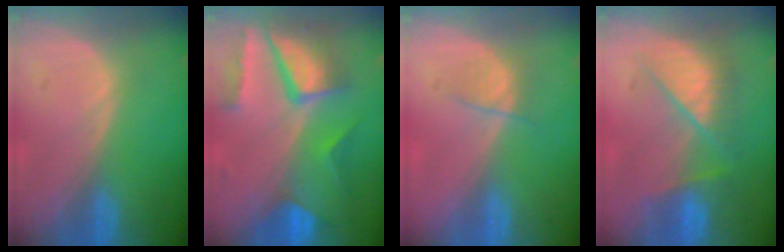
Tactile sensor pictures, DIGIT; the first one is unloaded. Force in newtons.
{"total": 10.4, "press": 8.8, "slide": 5.6}
{"total": 2.5, "press": 2.3, "slide": 0.9}
{"total": 7.2, "press": 7.2, "slide": 0.5}